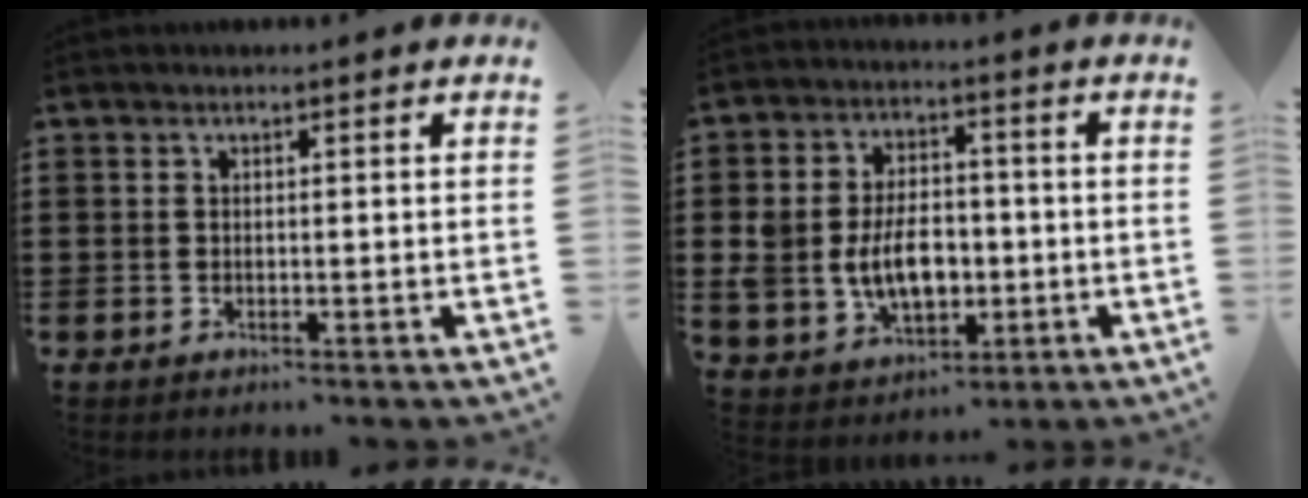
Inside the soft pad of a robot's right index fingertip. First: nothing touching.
{"total": 9.0, "force": [-1.1, 6.5, 6.1], "torque": [-0.120, 0.006, -0.021]}